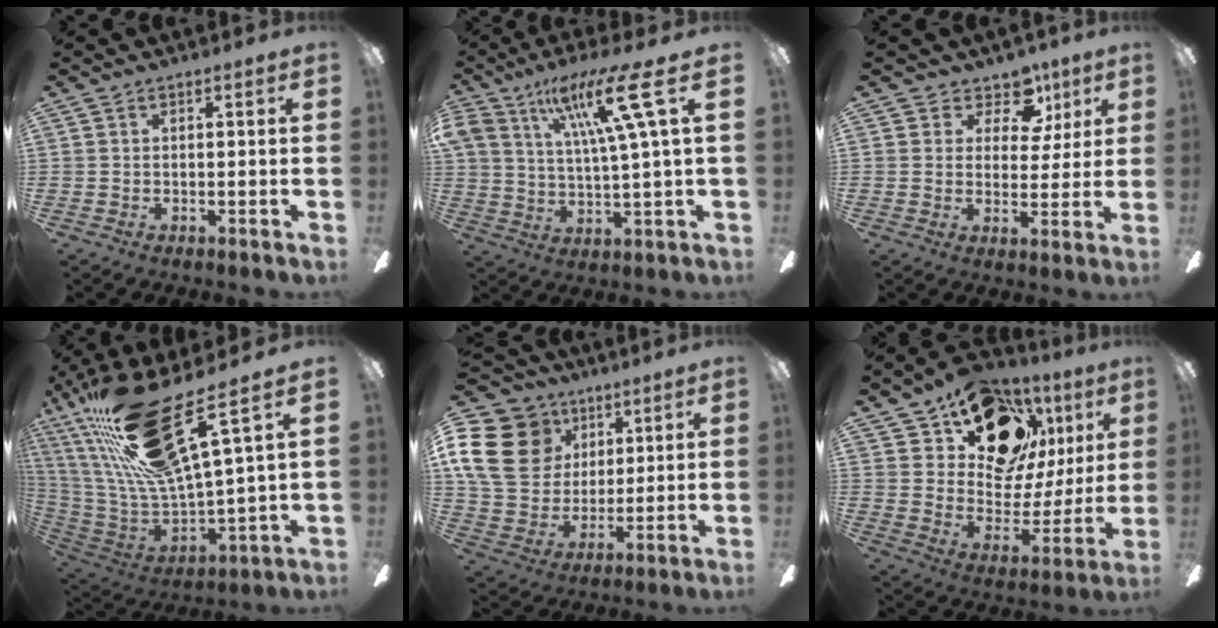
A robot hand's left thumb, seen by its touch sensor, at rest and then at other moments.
{"total": 16.3, "force": [7.8, 3.8, 13.8], "torque": [-0.263, -0.020, 0.117]}
{"total": 8.4, "force": [5.5, 5.6, 2.9], "torque": [-0.047, -0.033, 0.098]}
{"total": 28.5, "force": [15.5, 8.2, 22.5], "torque": [-0.425, -0.089, 0.261]}
{"total": 19.5, "force": [7.3, 15.6, 9.2], "torque": [-0.193, -0.017, 0.141]}
{"total": 19.7, "force": [12.4, 11.9, 9.7], "torque": [-0.149, -0.067, 0.225]}